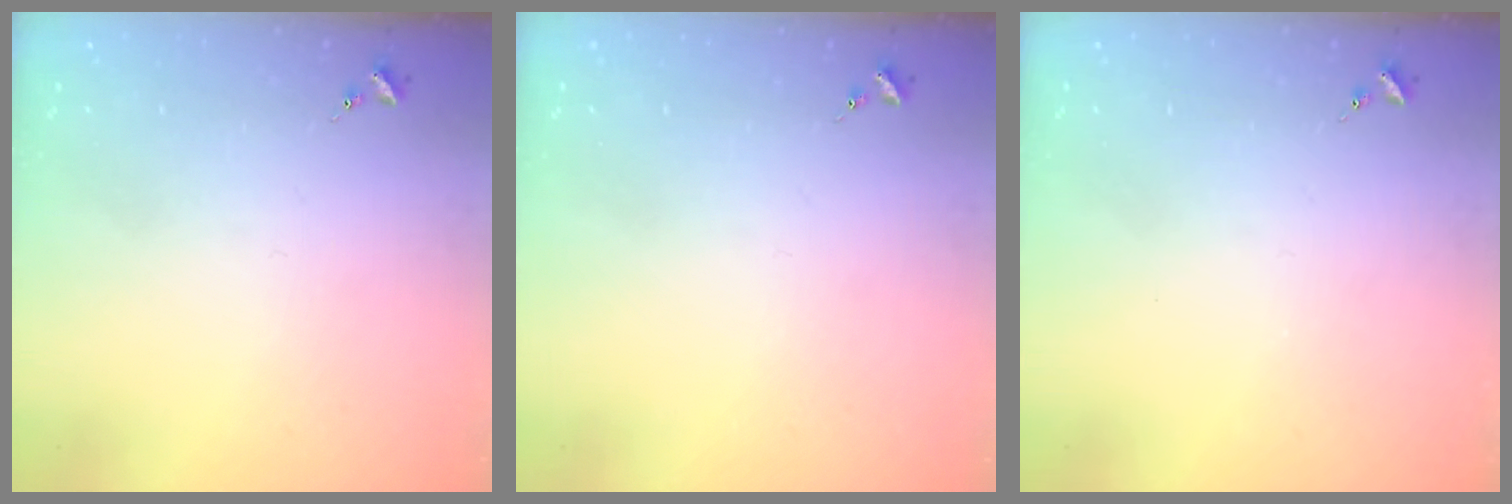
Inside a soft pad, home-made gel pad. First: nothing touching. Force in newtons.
{"total": 0.0}
{"total": 0.0}